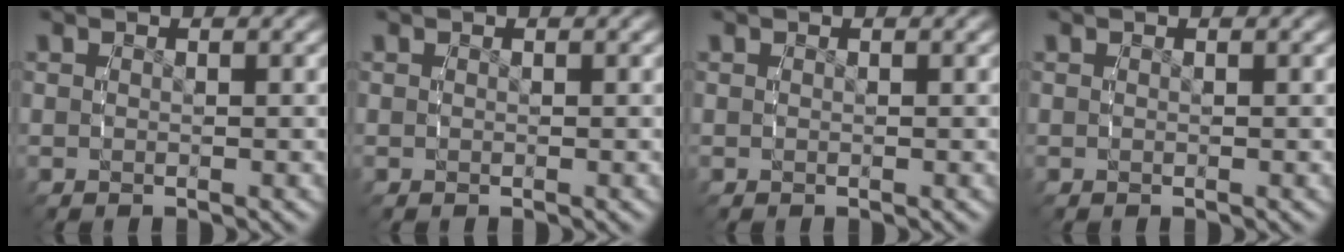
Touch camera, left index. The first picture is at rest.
{"total": 0.0}
{"total": 0.0}
{"total": 0.0}